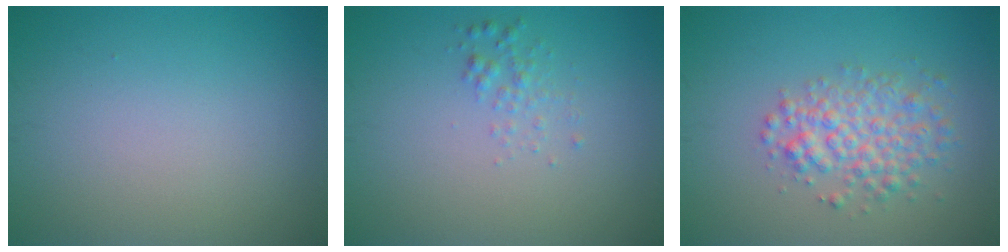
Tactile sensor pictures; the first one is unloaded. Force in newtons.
{"total": 1.2, "press": 1.2, "slide": 0.0}
{"total": 3.7, "press": 3.7, "slide": 0.1}